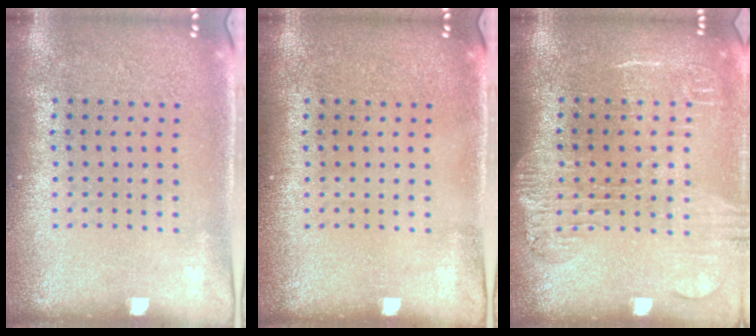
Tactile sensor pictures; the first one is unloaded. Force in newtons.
{"total": 0.0}
{"total": 1.8, "press": 1.5, "slide": 1.0}